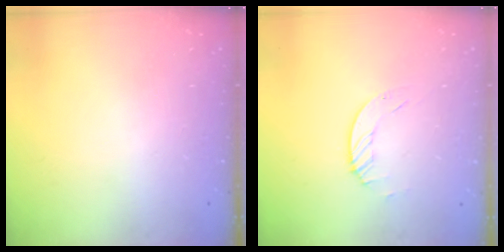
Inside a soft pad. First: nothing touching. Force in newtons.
{"total": 1.2, "press": 1.2, "slide": 0.2}